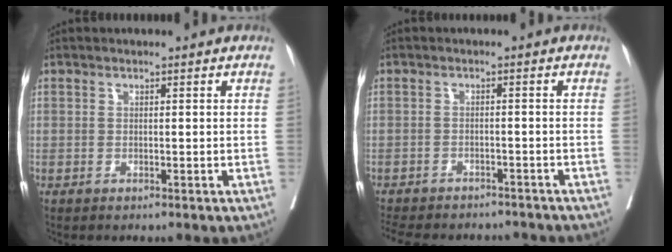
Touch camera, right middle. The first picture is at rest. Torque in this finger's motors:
{"motor_torque": [1.03, -1.10, 0.29, 0.08]}